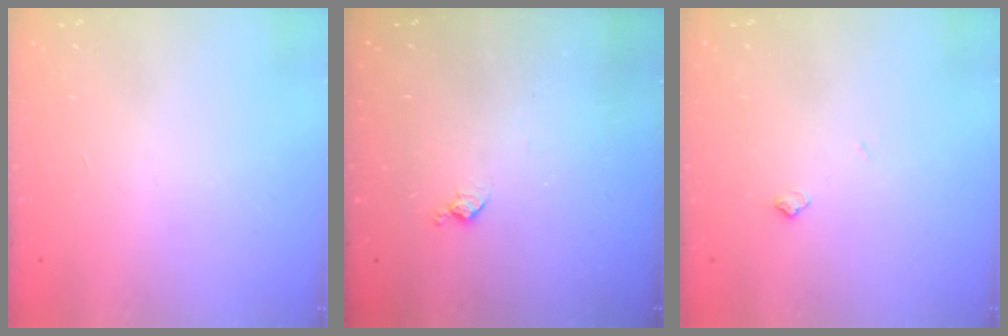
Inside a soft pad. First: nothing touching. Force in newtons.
{"total": 5.1, "press": 5.0, "slide": 0.7}
{"total": 6.0, "press": 5.9, "slide": 0.8}